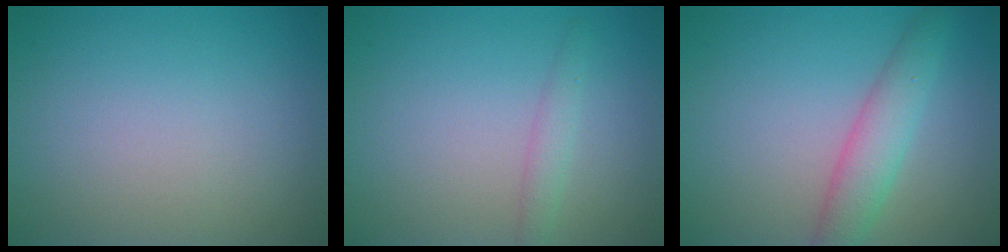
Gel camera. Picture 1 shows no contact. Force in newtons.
{"total": 1.4, "press": 1.4, "slide": 0.0}
{"total": 3.5, "press": 3.5, "slide": 0.0}